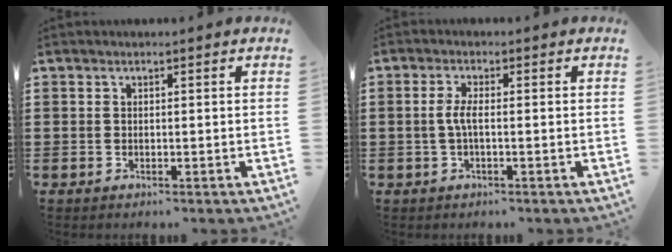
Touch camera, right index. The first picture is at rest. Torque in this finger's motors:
{"motor_torque": [0.90, 0.23, 0.37, 0.12]}